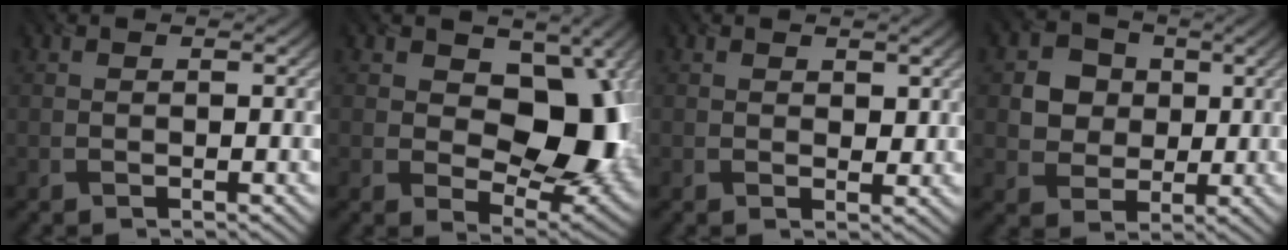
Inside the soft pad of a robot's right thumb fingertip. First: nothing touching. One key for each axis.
{"total": 13.2, "fx": 1.7, "fy": 8.8, "fz": 9.8, "tx": -0.137, "ty": -0.007, "tz": 0.026}
{"total": 1.6, "fx": 1.0, "fy": 1.0, "fz": 0.8, "tx": -0.015, "ty": -0.007, "tz": 0.020}
{"total": 5.7, "fx": 1.0, "fy": 5.1, "fz": 2.4, "tx": -0.066, "ty": 0.003, "tz": 0.004}